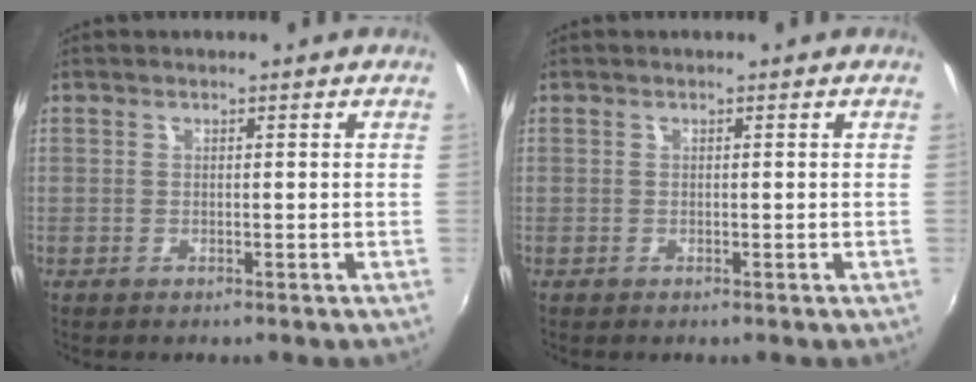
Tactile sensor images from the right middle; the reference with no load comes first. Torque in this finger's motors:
{"motor_torque": [-0.32, -0.07, -0.06, -0.01]}